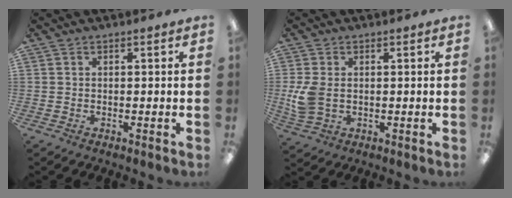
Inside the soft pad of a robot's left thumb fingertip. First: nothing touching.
{"total": 6.0, "force": [0.0, 4.1, 4.3], "torque": [-0.097, -0.003, -0.002]}